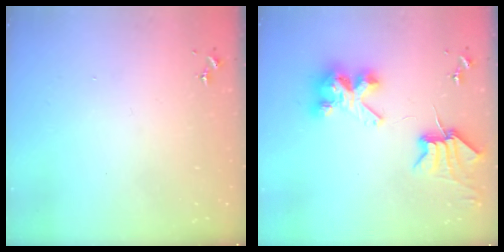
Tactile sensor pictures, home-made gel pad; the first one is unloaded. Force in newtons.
{"total": 9.4, "press": 9.3, "slide": 1.2}